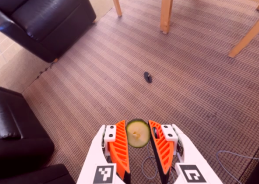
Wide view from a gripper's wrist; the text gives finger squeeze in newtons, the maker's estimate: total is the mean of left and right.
{"total": 9.1, "left": 9.1, "right": 9.2}